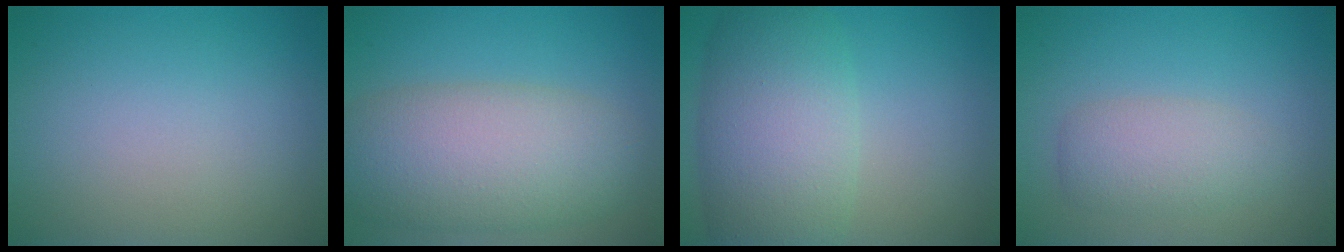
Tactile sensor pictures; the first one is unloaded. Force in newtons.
{"total": 8.4, "press": 8.4, "slide": 0.4}
{"total": 8.4, "press": 8.4, "slide": 0.3}
{"total": 3.0, "press": 3.0, "slide": 0.3}